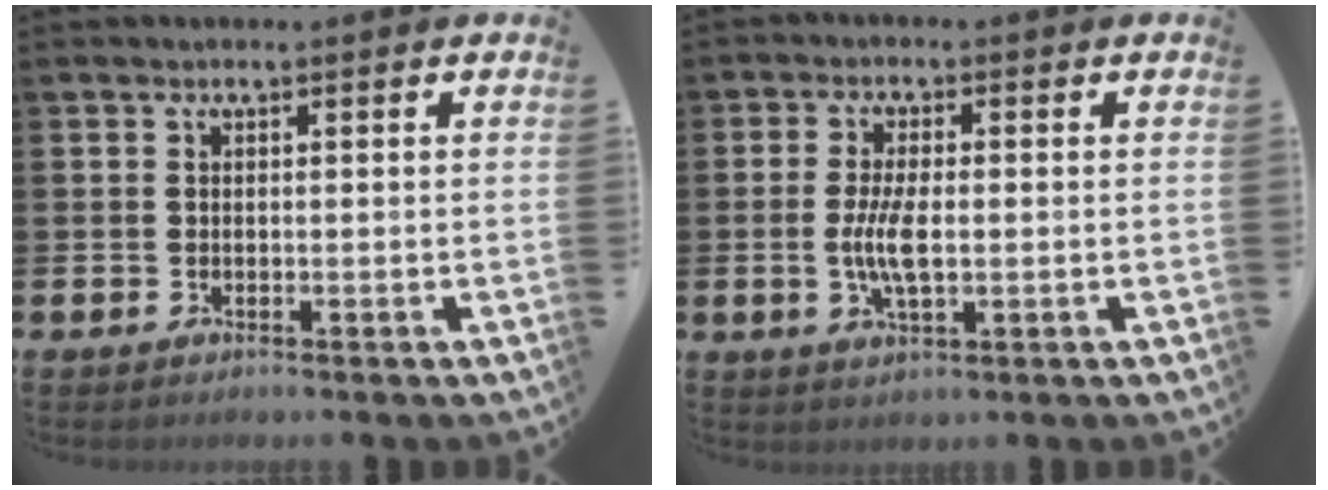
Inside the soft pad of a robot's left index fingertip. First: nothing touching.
{"total": 5.3, "force": [-0.3, 2.0, 4.9], "torque": [-0.100, -0.002, -0.012]}